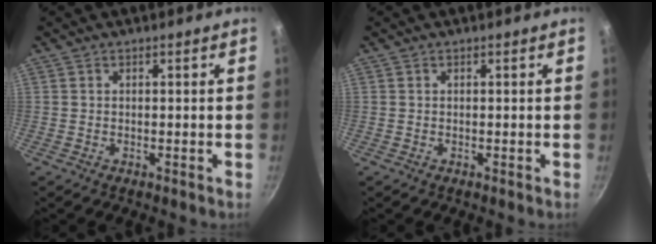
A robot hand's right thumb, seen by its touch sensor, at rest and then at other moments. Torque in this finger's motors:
{"motor_torque": [0.00, 0.00, -0.02, 0.02, 0.00]}